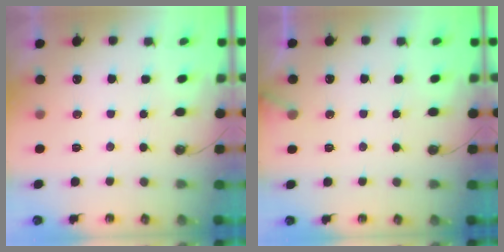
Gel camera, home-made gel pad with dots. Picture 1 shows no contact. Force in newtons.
{"total": 2.4, "press": 2.4, "slide": 0.1}